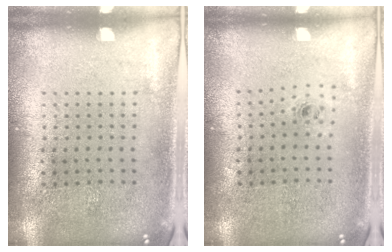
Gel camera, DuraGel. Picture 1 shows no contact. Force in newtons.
{"total": 0.5, "press": 0.3, "slide": 0.4}